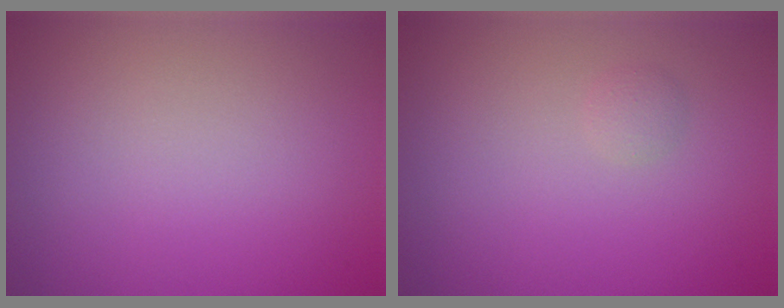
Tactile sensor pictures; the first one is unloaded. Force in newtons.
{"total": 0.7, "press": 0.7, "slide": 0.0}